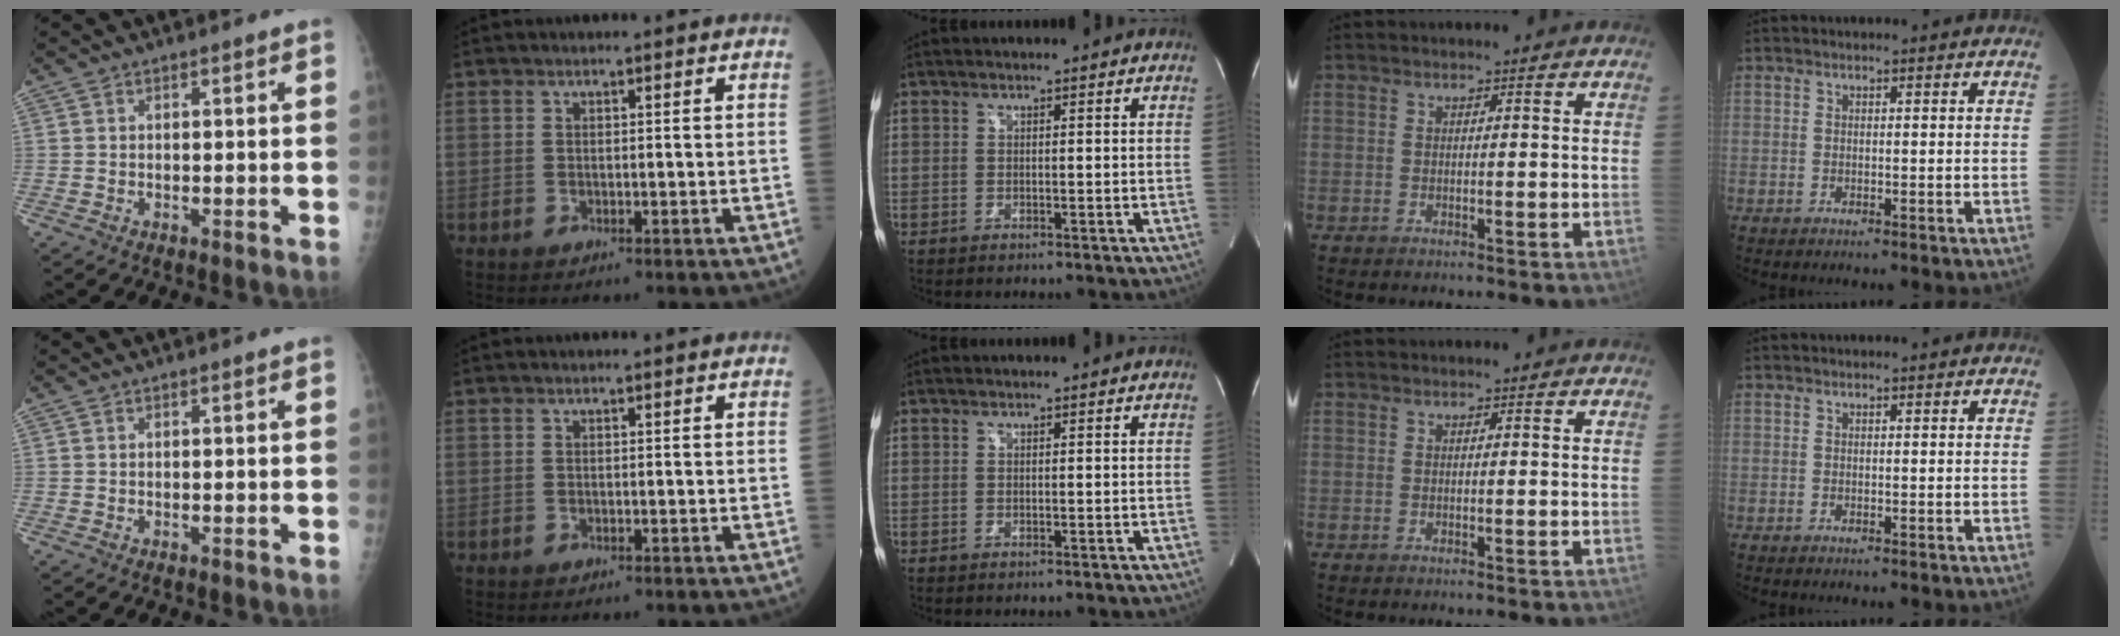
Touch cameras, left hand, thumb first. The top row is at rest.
{}